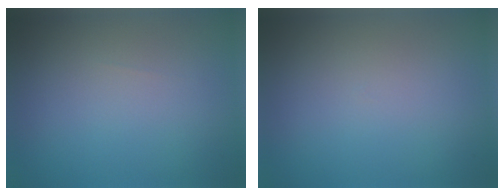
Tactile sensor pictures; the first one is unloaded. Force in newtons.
{"total": 0.0}